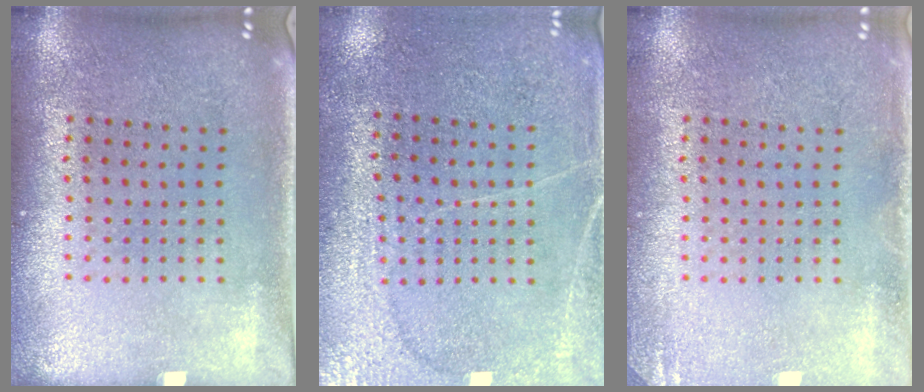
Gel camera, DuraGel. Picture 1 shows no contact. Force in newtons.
{"total": 2.8, "press": 2.7, "slide": 0.8}
{"total": 1.3, "press": 1.3, "slide": 0.1}